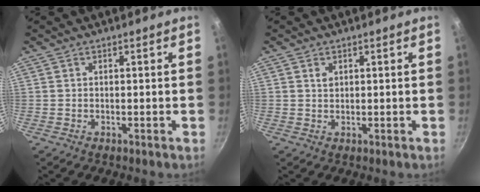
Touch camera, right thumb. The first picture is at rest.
{"total": 1.3, "force": [0.6, 0.9, 0.7], "torque": [-0.009, 0.001, 0.010]}